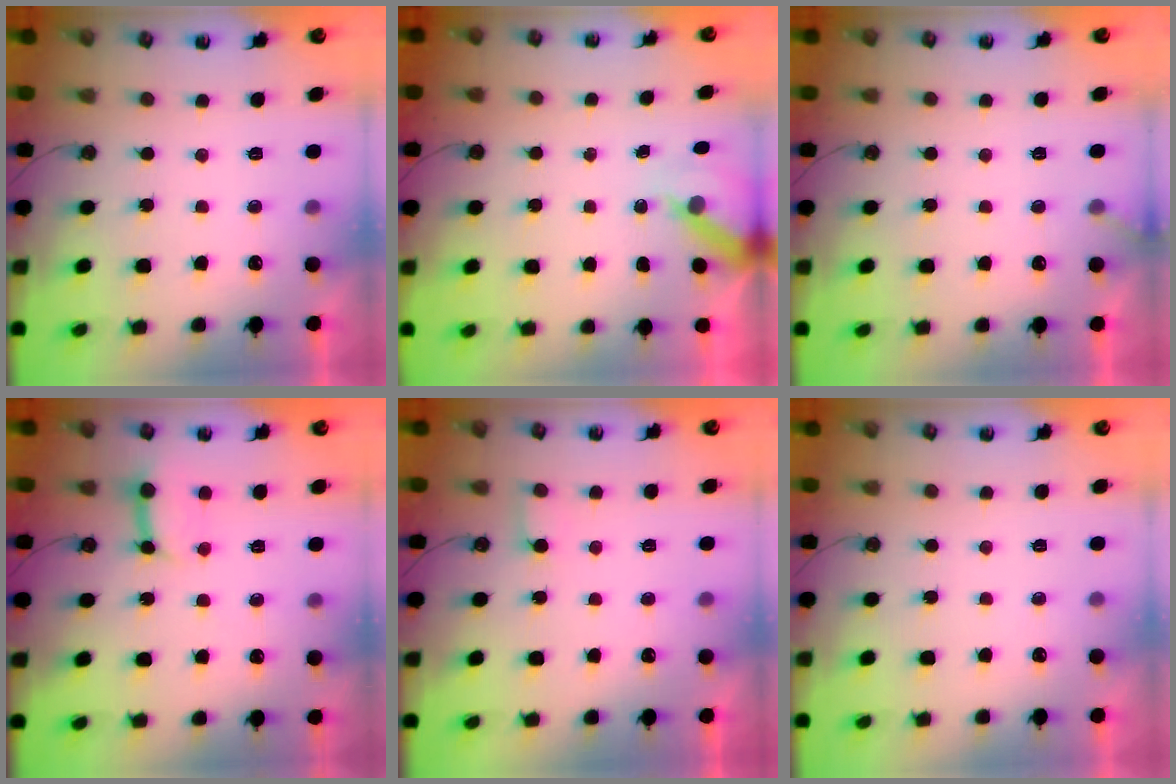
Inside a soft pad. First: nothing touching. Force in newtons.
{"total": 6.1, "press": 6.1, "slide": 0.6}
{"total": 2.9, "press": 2.9, "slide": 0.2}
{"total": 9.9, "press": 9.9, "slide": 1.1}
{"total": 3.3, "press": 3.3, "slide": 0.3}
{"total": 0.0}